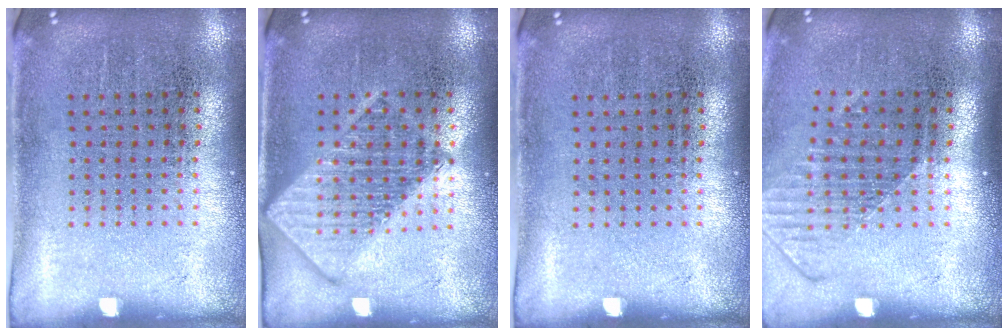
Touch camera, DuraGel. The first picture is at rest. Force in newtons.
{"total": 2.9, "press": 2.9, "slide": 0.4}
{"total": 0.0}
{"total": 1.6, "press": 1.2, "slide": 1.0}